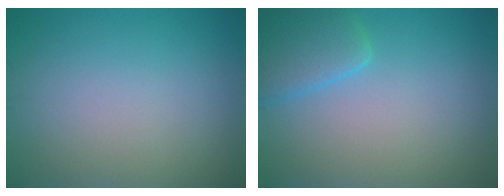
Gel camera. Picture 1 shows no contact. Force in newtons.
{"total": 3.5, "press": 3.5, "slide": 0.2}